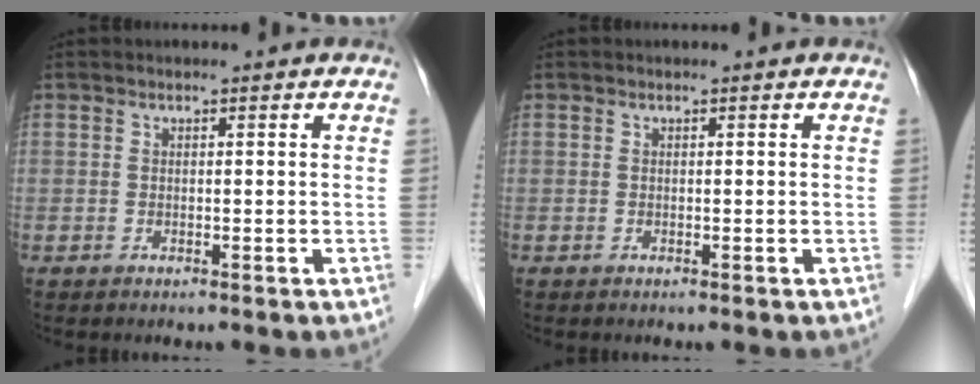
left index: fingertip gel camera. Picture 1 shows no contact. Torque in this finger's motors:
{"motor_torque": [0.00, 0.00, 0.00, 0.00]}